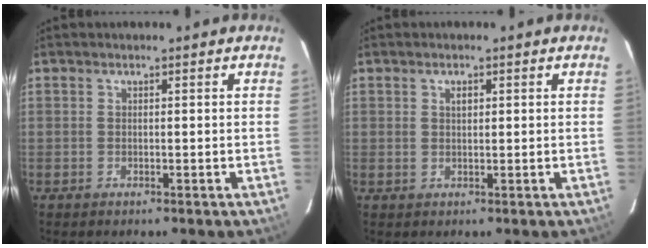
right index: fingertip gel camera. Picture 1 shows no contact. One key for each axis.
{"total": 1.2, "fx": 0.5, "fy": 0.8, "fz": 0.8, "tx": -0.012, "ty": 0.003, "tz": 0.009}